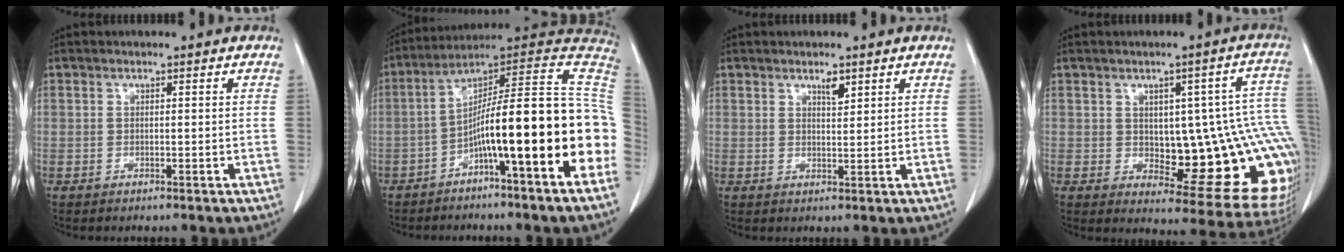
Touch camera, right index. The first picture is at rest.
{"total": 20.6, "force": [-5.8, 0.4, 19.8], "torque": [-0.238, 0.040, -0.092]}
{"total": 1.9, "force": [1.4, 0.5, 1.3], "torque": [-0.024, -0.004, 0.024]}
{"total": 18.0, "force": [-0.8, 5.5, 17.1], "torque": [-0.141, 0.025, 0.009]}